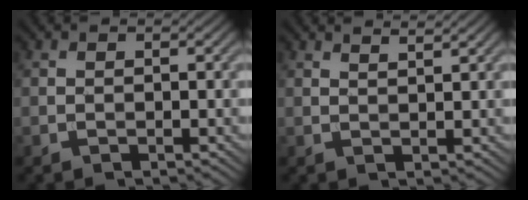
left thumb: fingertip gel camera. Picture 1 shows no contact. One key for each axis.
{"total": 2.0, "fx": 1.7, "fy": 0.2, "fz": 1.0, "tx": -0.018, "ty": -0.001, "tz": 0.028}